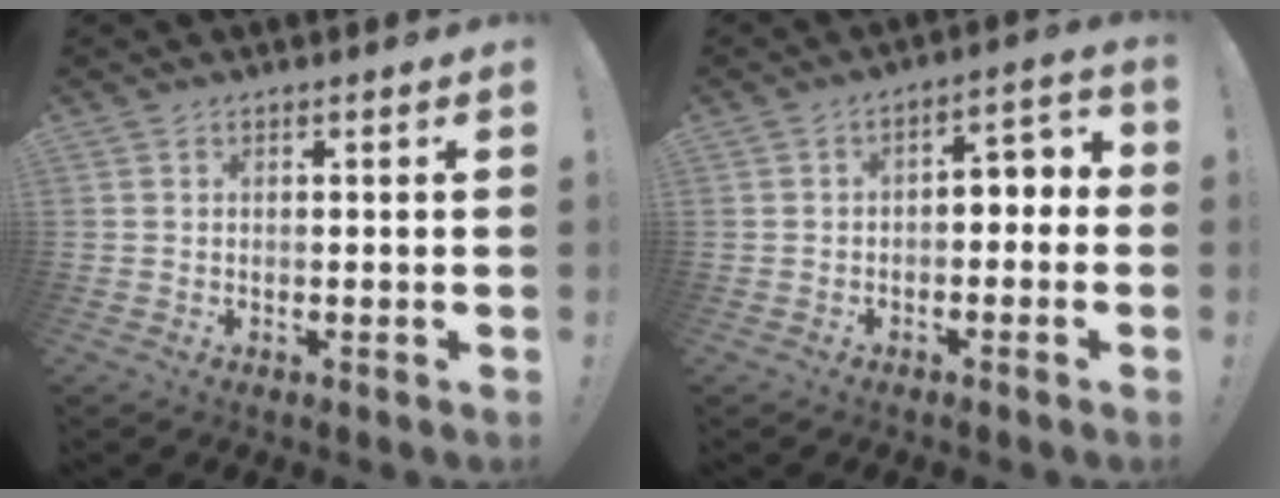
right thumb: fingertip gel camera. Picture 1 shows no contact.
{"total": 4.3, "force": [-2.0, 2.7, 2.7], "torque": [-0.029, 0.010, -0.038]}